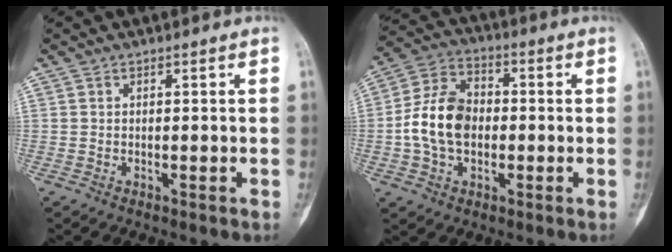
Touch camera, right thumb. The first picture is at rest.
{"total": 12.2, "force": [-1.0, 8.4, 8.7], "torque": [-0.152, 0.029, -0.026]}